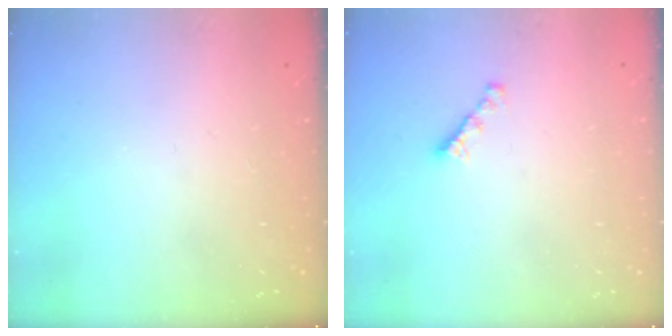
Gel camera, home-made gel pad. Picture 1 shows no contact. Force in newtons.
{"total": 2.7, "press": 2.7, "slide": 0.2}